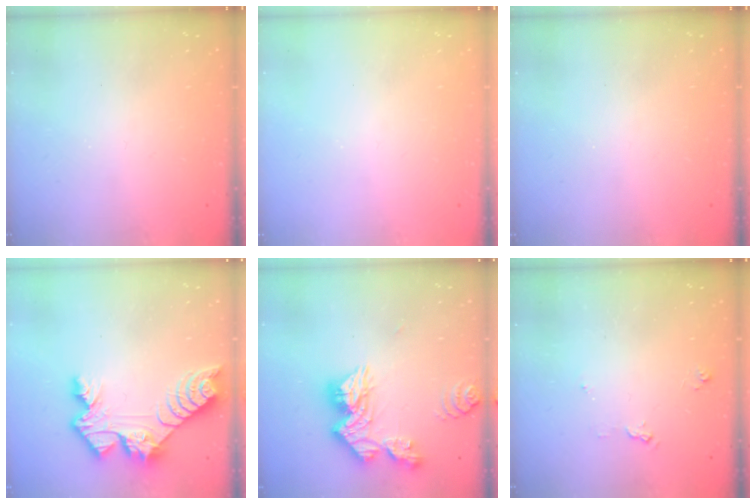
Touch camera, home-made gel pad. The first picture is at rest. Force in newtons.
{"total": 0.0}
{"total": 0.0}
{"total": 11.2, "press": 11.1, "slide": 1.0}
{"total": 14.2, "press": 14.1, "slide": 1.4}
{"total": 5.4, "press": 5.4, "slide": 0.6}